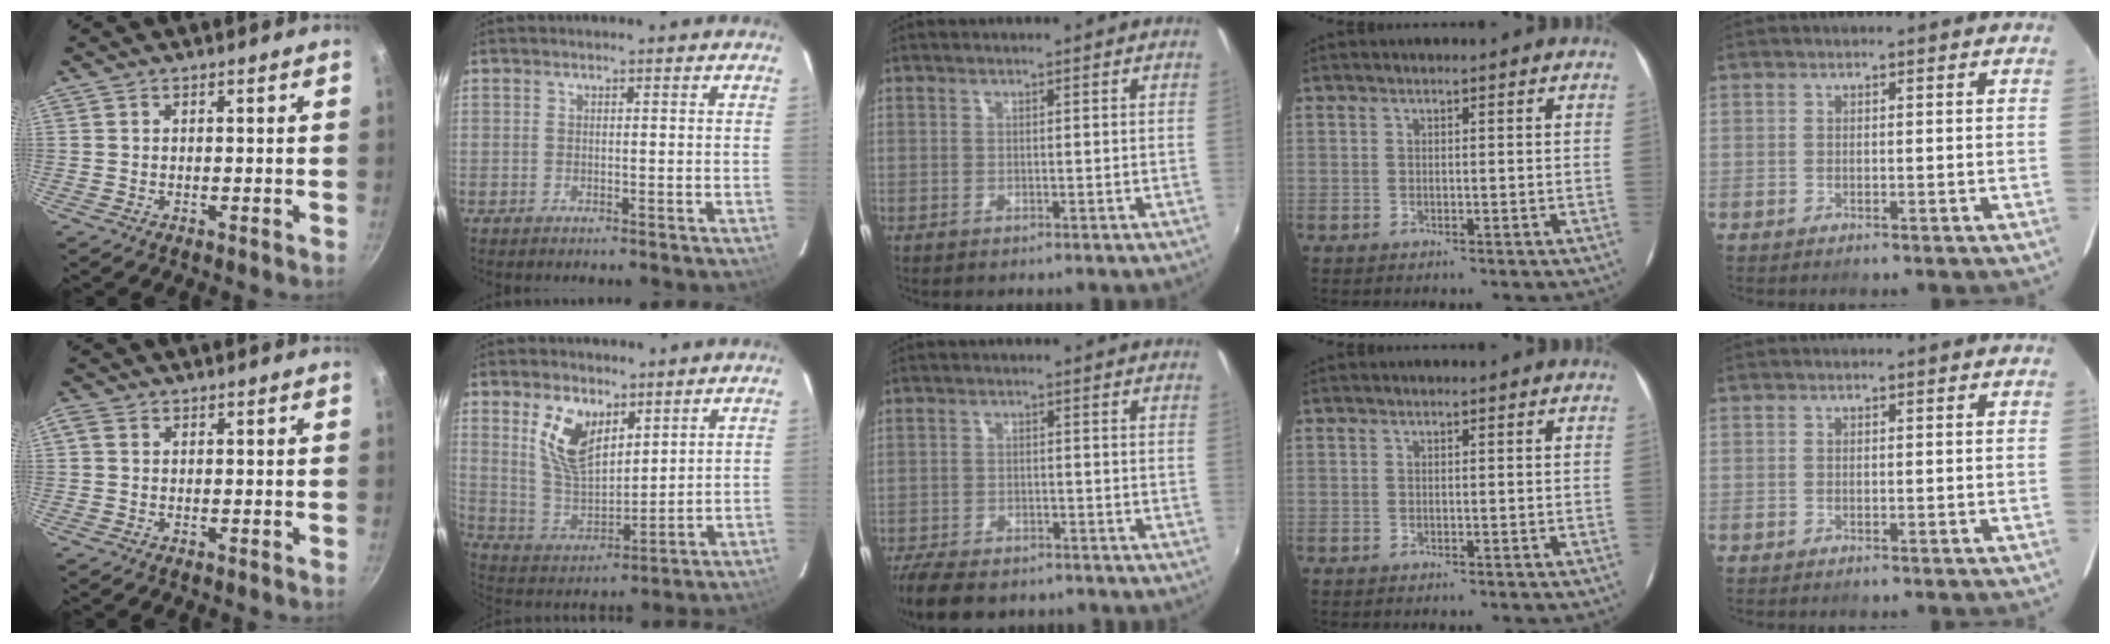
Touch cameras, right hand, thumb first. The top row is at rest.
{"thumb": {"total": 1.6, "force": [0.3, 1.2, 0.9], "torque": [-0.021, 0.005, 0.004]}, "index": {"total": 11.0, "force": [5.6, 5.7, 7.6], "torque": [-0.145, 0.008, 0.122]}, "middle": {"total": 10.3, "force": [-8.2, 3.9, 4.8], "torque": [-0.114, -0.027, -0.136]}}